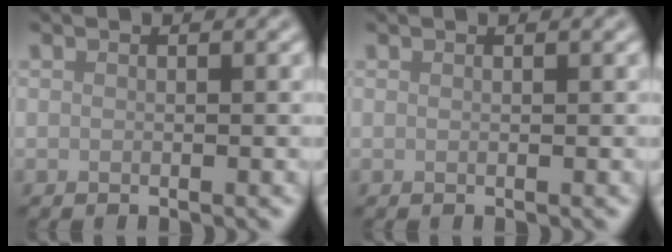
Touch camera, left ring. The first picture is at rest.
{"total": 0.0}